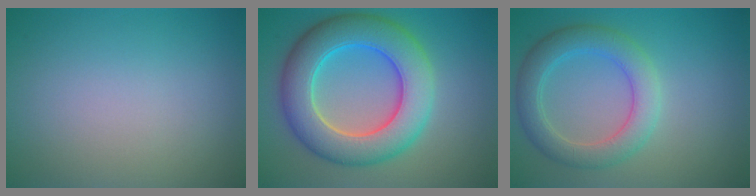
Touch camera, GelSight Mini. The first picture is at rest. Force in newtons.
{"total": 9.3, "press": 9.3, "slide": 0.5}
{"total": 4.6, "press": 4.6, "slide": 0.3}